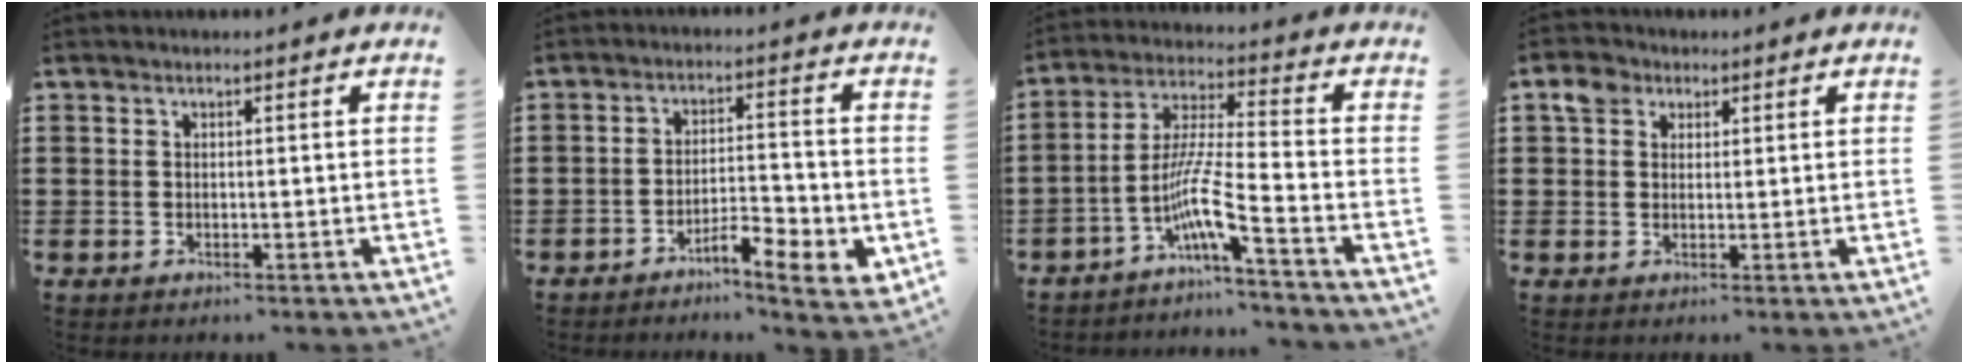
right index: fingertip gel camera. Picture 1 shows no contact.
{"total": 5.7, "force": [-4.1, 1.1, 3.8], "torque": [-0.063, 0.000, -0.072]}
{"total": 8.9, "force": [-4.8, 0.8, 7.4], "torque": [-0.162, -0.011, -0.098]}
{"total": 3.6, "force": [1.8, 2.8, 1.3], "torque": [-0.039, 0.013, 0.031]}